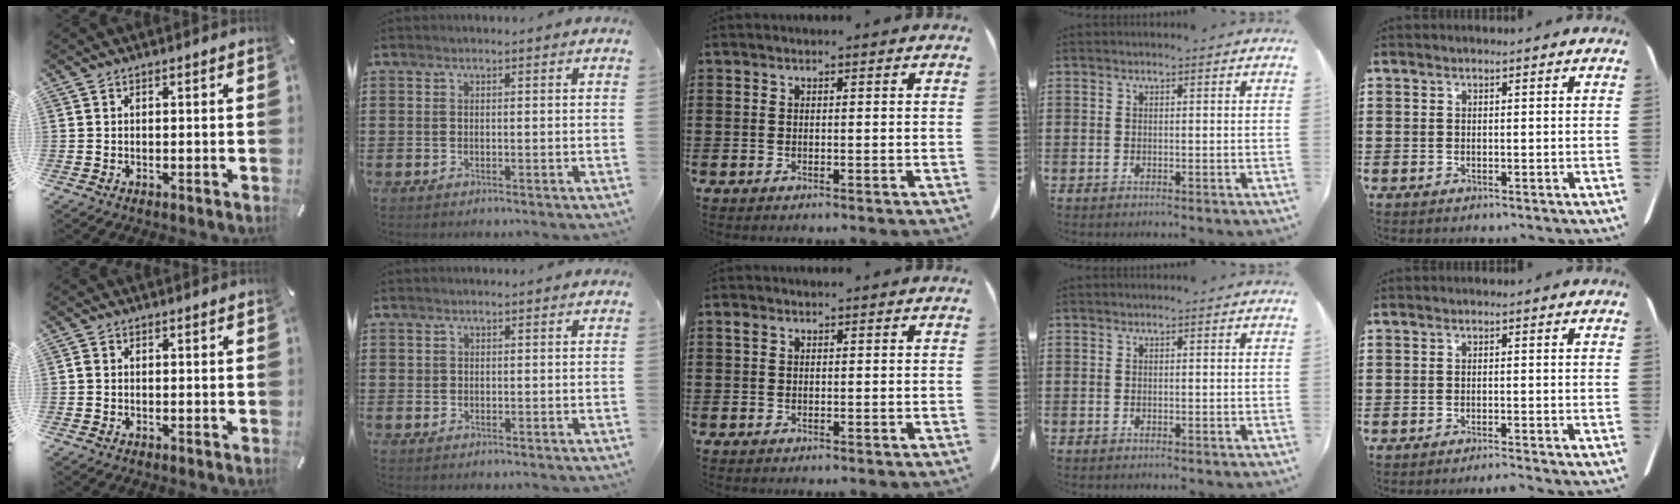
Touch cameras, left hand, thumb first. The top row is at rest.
{"thumb": {"total": 0.9, "force": [-0.3, 0.7, 0.5], "torque": [-0.009, 0.003, -0.006]}, "index": {"total": 0.6, "force": [0.4, 0.4, 0.1], "torque": [-0.005, 0.001, 0.008]}, "middle": {"total": 0.9, "force": [0.3, 0.6, 0.6], "torque": [-0.016, 0.002, 0.007]}, "little": {"total": 1.1, "force": [-0.9, -0.1, 0.6], "torque": [-0.008, -0.003, -0.017]}}